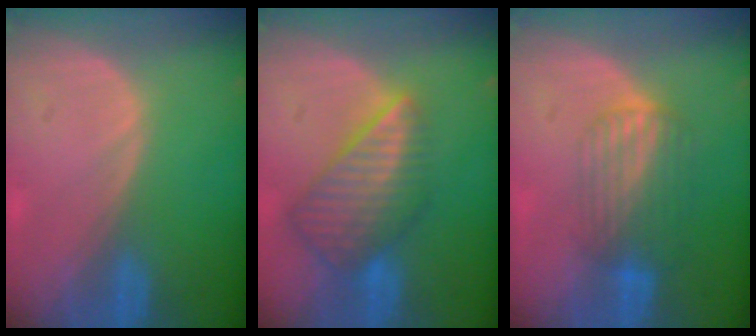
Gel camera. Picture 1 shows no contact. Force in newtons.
{"total": 8.8, "press": 7.7, "slide": 4.4}
{"total": 7.0, "press": 5.8, "slide": 3.8}